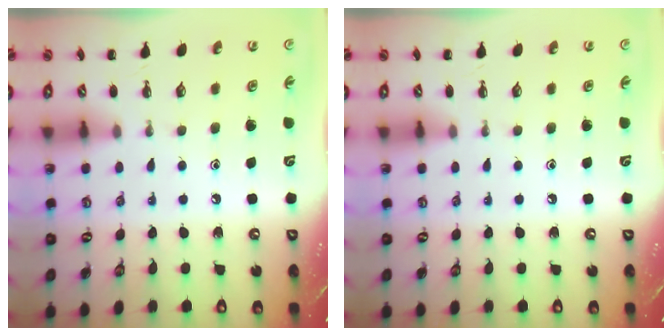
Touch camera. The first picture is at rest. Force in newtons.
{"total": 0.0}